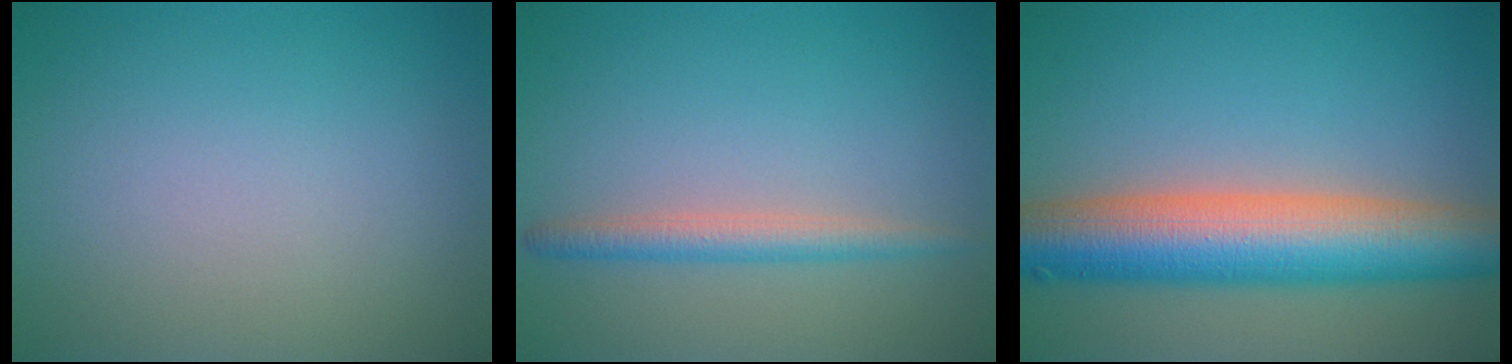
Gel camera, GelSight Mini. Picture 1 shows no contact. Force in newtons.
{"total": 2.3, "press": 2.3, "slide": 0.1}
{"total": 10.2, "press": 10.2, "slide": 0.6}